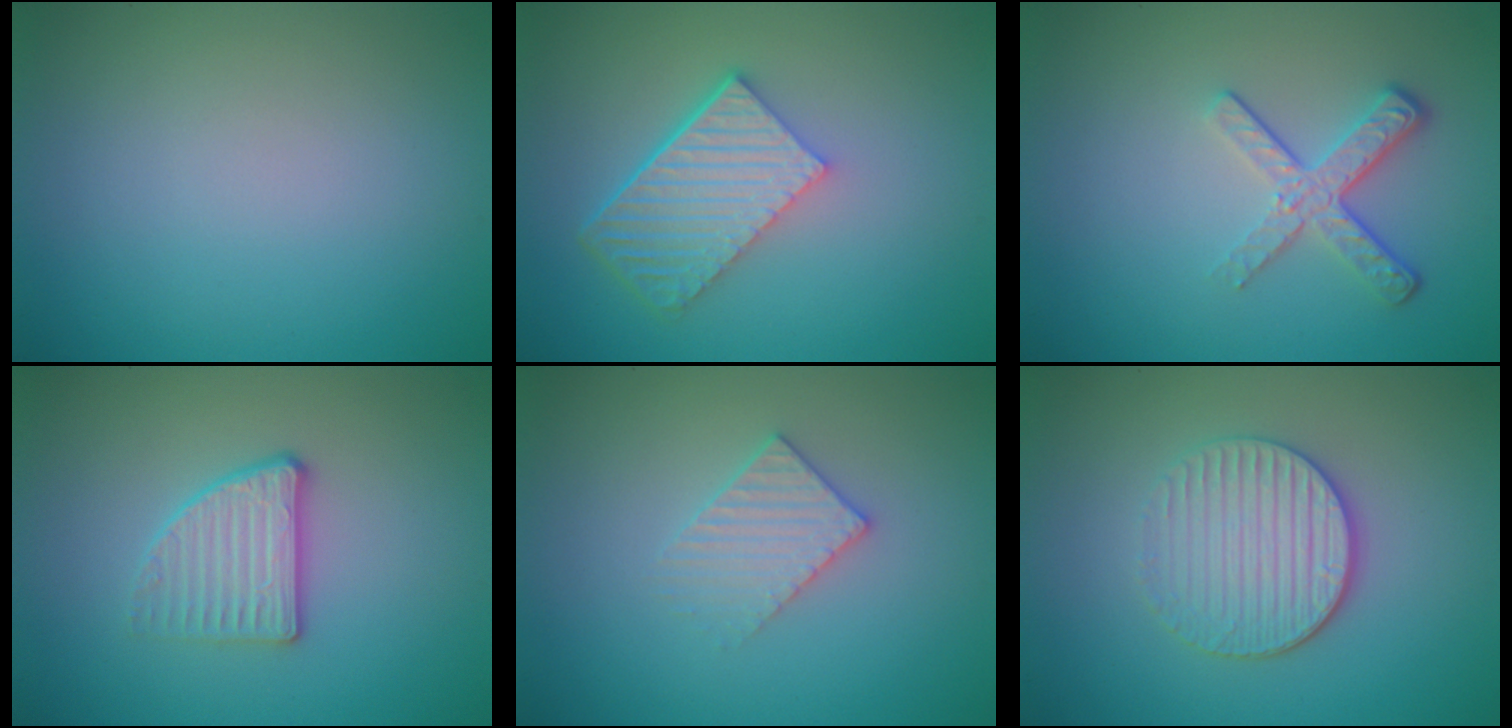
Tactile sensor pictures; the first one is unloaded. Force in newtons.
{"total": 6.0, "press": 4.2, "slide": 4.2}
{"total": 3.5, "press": 2.6, "slide": 2.4}
{"total": 2.8, "press": 2.5, "slide": 1.2}
{"total": 2.3, "press": 2.2, "slide": 0.3}
{"total": 3.8, "press": 3.4, "slide": 1.9}